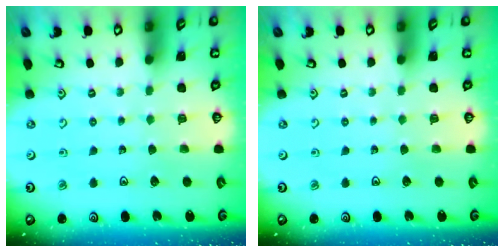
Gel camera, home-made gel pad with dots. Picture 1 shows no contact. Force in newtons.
{"total": 0.0}